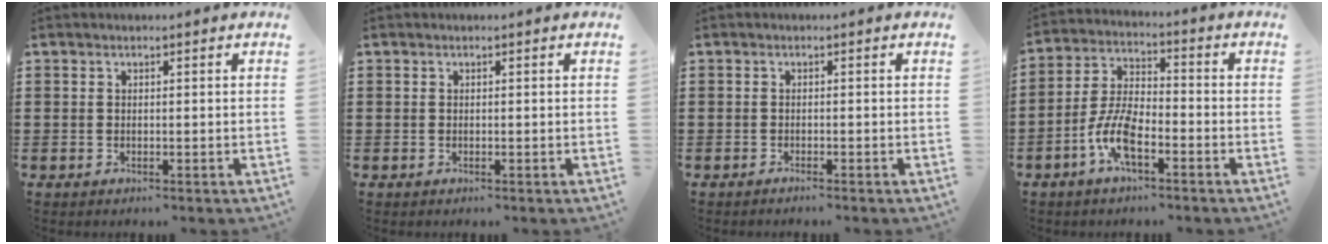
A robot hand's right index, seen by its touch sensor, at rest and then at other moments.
{"total": 0.0}
{"total": 0.8, "force": [-0.7, 0.0, 0.2], "torque": [-0.006, -0.002, -0.015]}
{"total": 7.6, "force": [-3.6, 2.8, 6.1], "torque": [-0.150, -0.009, -0.071]}